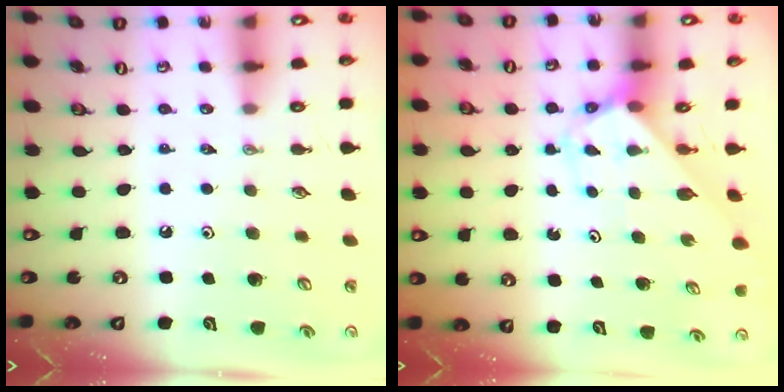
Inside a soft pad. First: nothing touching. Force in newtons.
{"total": 2.9, "press": 2.9, "slide": 0.2}